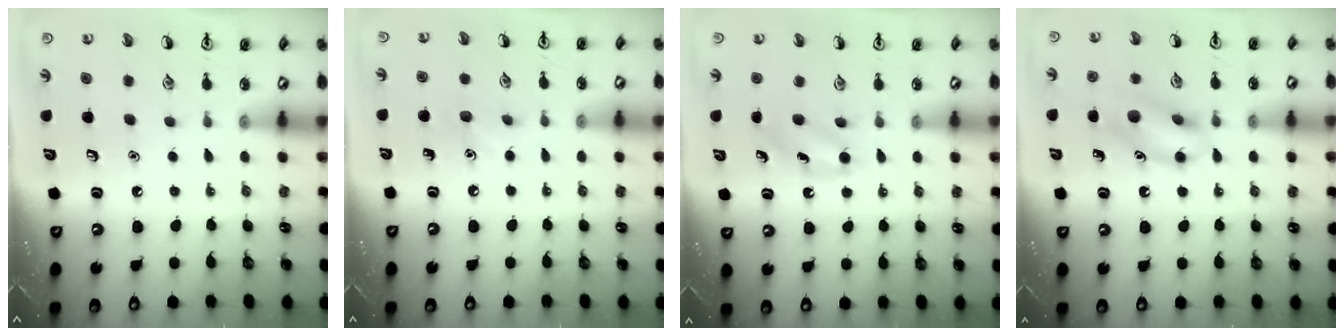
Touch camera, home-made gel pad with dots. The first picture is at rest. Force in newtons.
{"total": 5.0, "press": 4.7, "slide": 1.6}
{"total": 5.3, "press": 5.0, "slide": 1.7}
{"total": 12.1, "press": 12.0, "slide": 0.8}